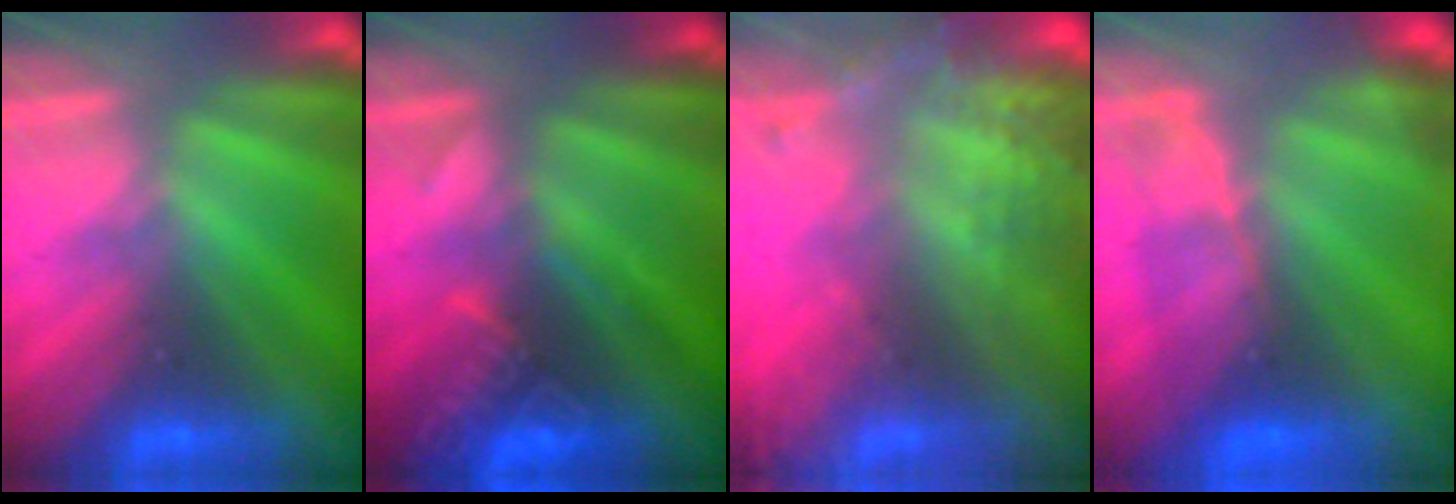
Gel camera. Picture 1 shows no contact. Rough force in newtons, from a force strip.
{"total": 2.9}
{"total": 9.8}
{"total": 10.2}